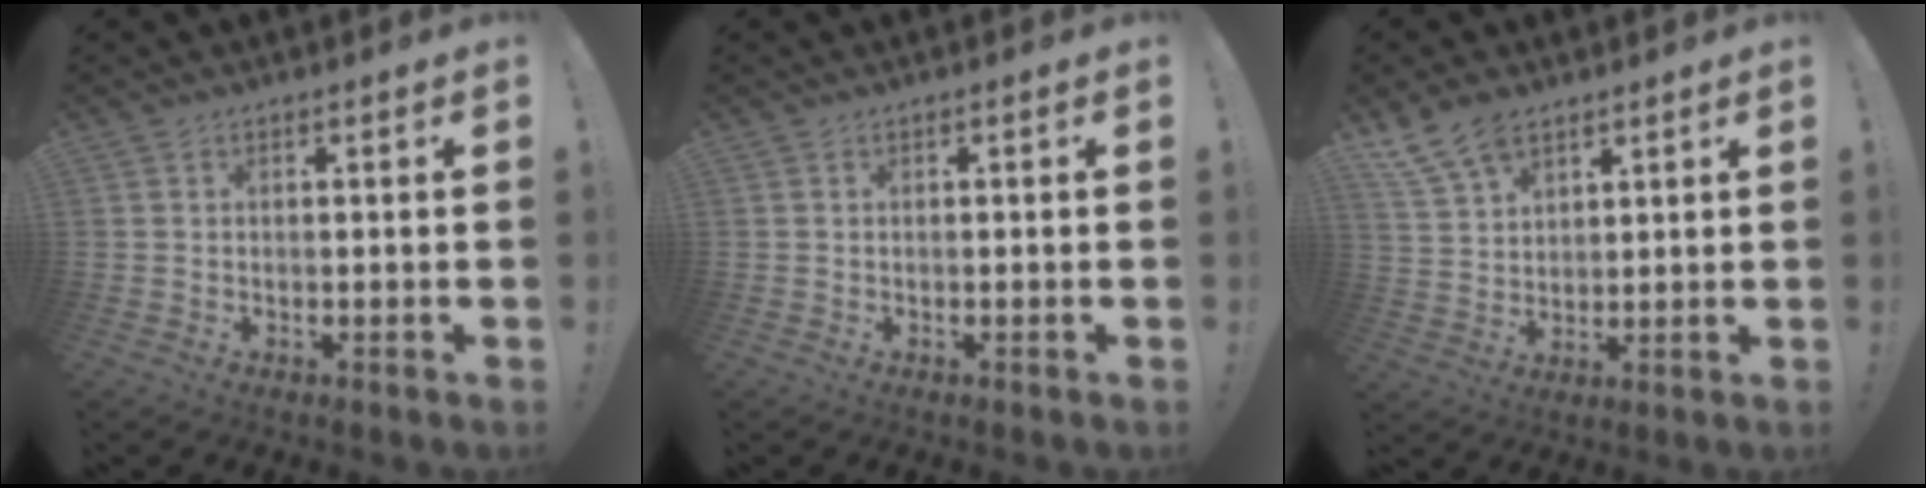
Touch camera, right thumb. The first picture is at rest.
{"total": 0.0}
{"total": 9.3, "force": [7.0, 4.9, 3.8], "torque": [-0.083, -0.032, 0.140]}